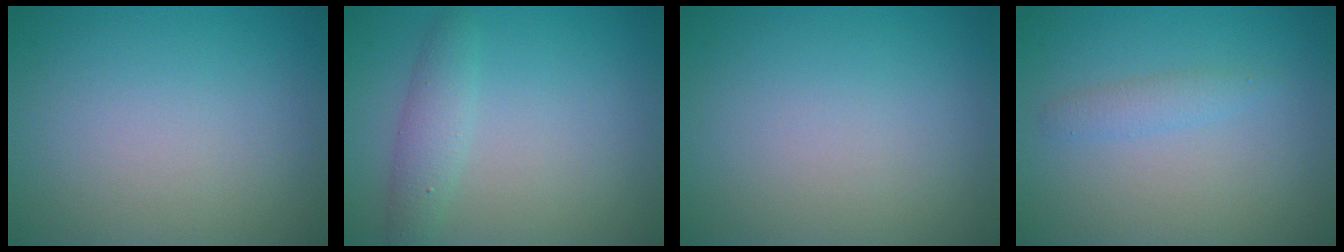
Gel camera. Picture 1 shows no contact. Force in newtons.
{"total": 2.4, "press": 2.4, "slide": 0.1}
{"total": 0.0}
{"total": 1.4, "press": 1.4, "slide": 0.0}